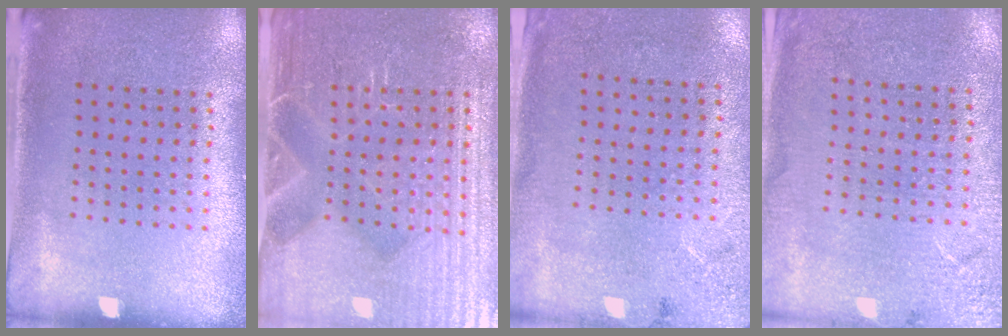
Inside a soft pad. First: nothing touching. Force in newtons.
{"total": 4.7, "press": 4.4, "slide": 1.4}
{"total": 2.6, "press": 2.1, "slide": 1.6}
{"total": 2.7, "press": 2.7, "slide": 0.1}